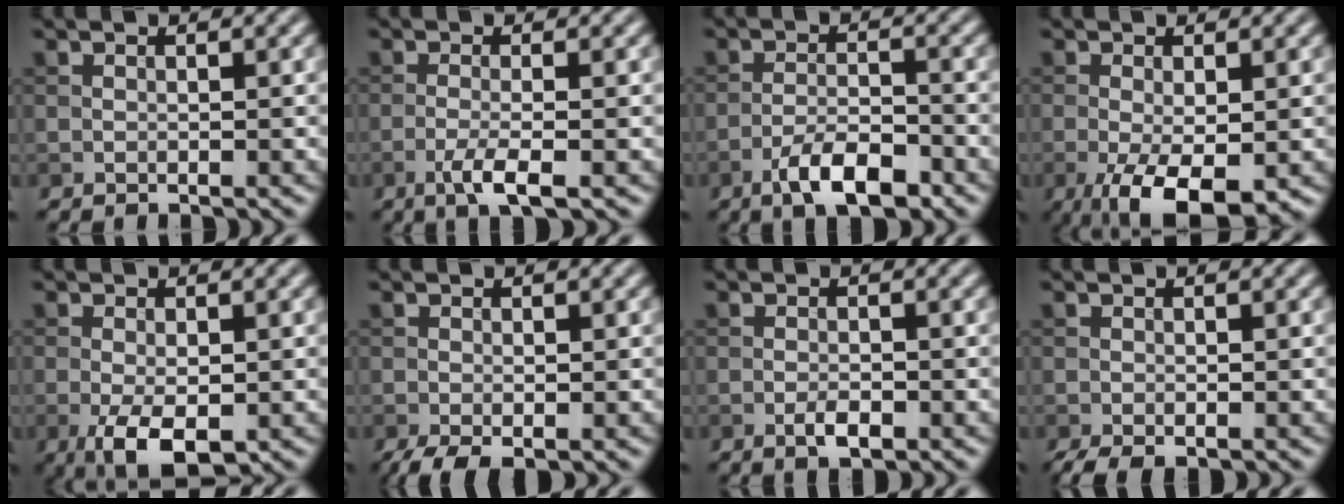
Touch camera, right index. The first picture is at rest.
{"total": 3.0, "force": [-1.3, 0.6, 2.7], "torque": [-0.049, 0.004, -0.031]}
{"total": 5.0, "force": [-3.1, 1.7, 3.5], "torque": [-0.062, 0.003, -0.058]}
{"total": 6.2, "force": [-2.4, 2.3, 5.2], "torque": [-0.101, -0.014, -0.036]}
{"total": 4.7, "force": [-1.8, 2.1, 3.8], "torque": [-0.076, -0.012, -0.027]}
{"total": 2.9, "force": [-1.6, 0.9, 2.2], "torque": [-0.044, -0.009, -0.027]}
{"total": 1.8, "force": [-0.9, 0.7, 1.4], "torque": [-0.026, -0.001, -0.017]}
{"total": 2.3, "force": [-1.5, 0.6, 1.6], "torque": [-0.033, -0.006, -0.026]}